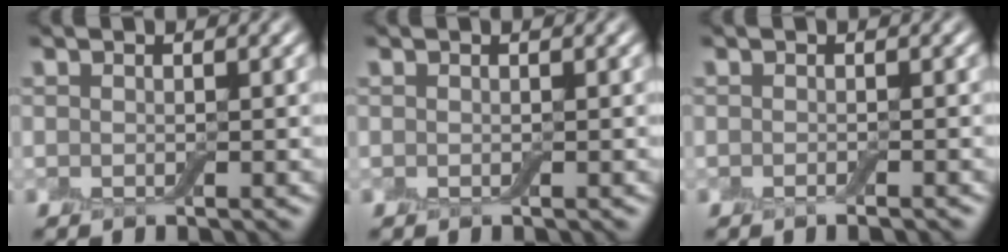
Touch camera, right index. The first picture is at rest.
{"total": 0.0}
{"total": 0.8, "force": [-0.5, 0.1, 0.6], "torque": [-0.008, -0.003, -0.009]}